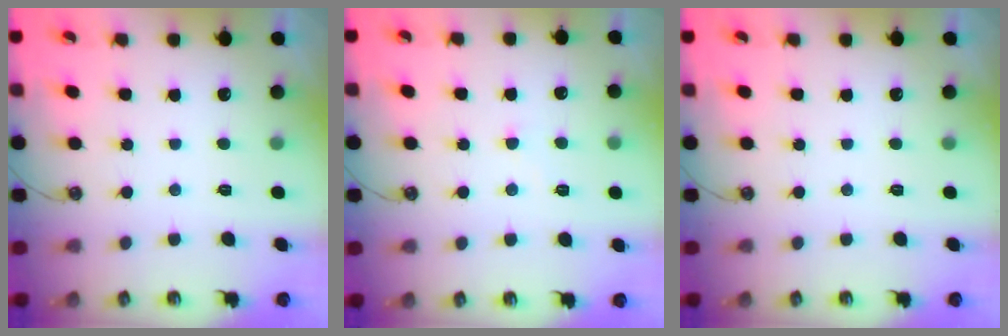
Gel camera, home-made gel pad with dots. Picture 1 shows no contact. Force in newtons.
{"total": 3.7, "press": 3.6, "slide": 0.3}
{"total": 0.0}